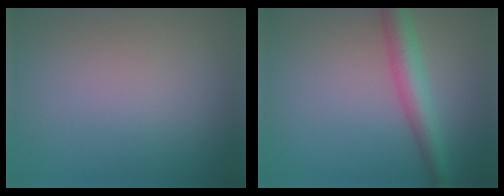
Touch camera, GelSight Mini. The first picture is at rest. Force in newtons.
{"total": 4.1, "press": 4.1, "slide": 0.1}